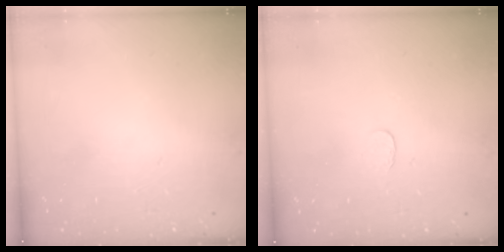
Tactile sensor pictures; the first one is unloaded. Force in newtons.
{"total": 2.6, "press": 2.6, "slide": 0.2}